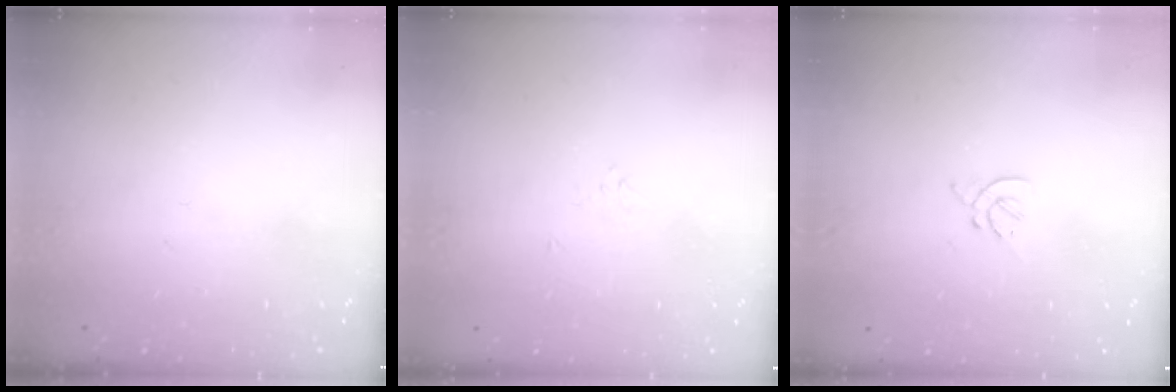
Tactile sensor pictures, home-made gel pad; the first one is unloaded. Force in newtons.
{"total": 4.1, "press": 4.0, "slide": 0.5}
{"total": 2.2, "press": 2.1, "slide": 0.6}